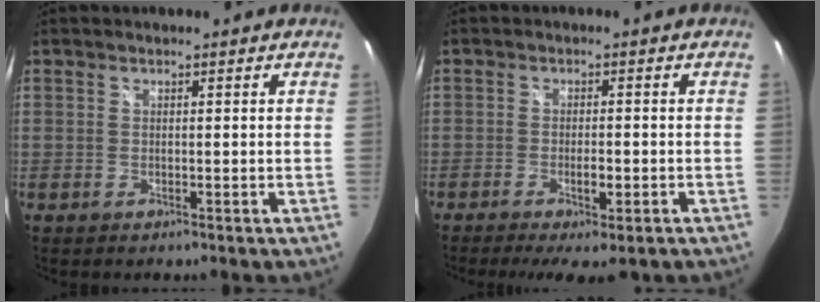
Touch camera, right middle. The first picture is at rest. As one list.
[{"total": 6.1, "force": [-3.6, 1.8, 4.7], "torque": [-0.098, -0.016, -0.052]}]